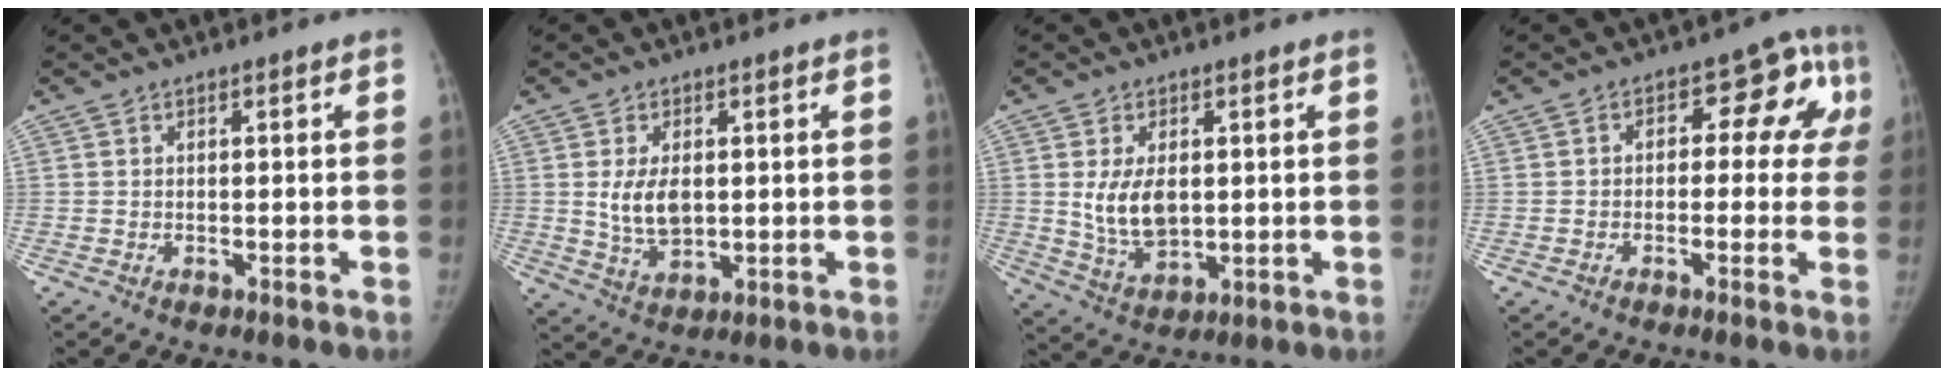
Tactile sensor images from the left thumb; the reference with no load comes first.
{"total": 6.6, "force": [0.8, 4.0, 5.2], "torque": [-0.087, -0.011, 0.023]}
{"total": 8.2, "force": [1.0, 5.0, 6.5], "torque": [-0.105, -0.014, 0.033]}
{"total": 11.3, "force": [1.1, 6.7, 9.0], "torque": [-0.054, 0.040, 0.003]}